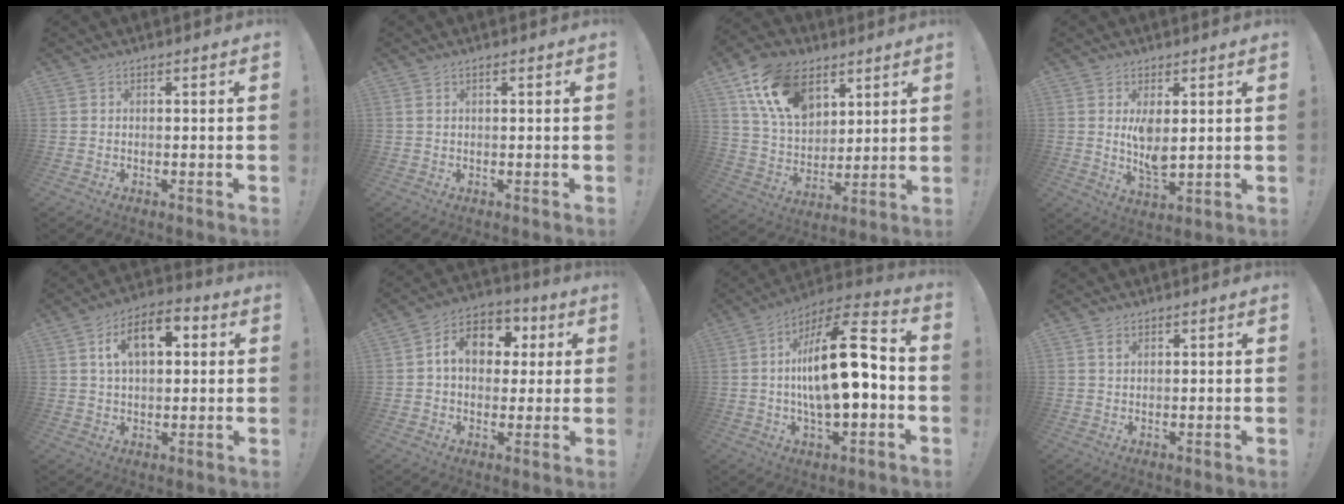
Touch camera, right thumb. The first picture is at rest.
{"total": 1.0, "force": [0.4, 0.1, 0.9], "torque": [-0.025, 0.004, 0.009]}
{"total": 18.1, "force": [9.1, 11.9, 10.0], "torque": [-0.177, -0.030, 0.177]}
{"total": 6.5, "force": [2.5, 2.6, 5.4], "torque": [-0.081, -0.018, 0.042]}
{"total": 11.3, "force": [3.4, 6.5, 8.6], "torque": [-0.126, 0.005, 0.057]}
{"total": 11.9, "force": [2.6, 9.1, 7.3], "torque": [-0.103, 0.004, 0.050]}
{"total": 18.7, "force": [-1.0, 6.7, 17.4], "torque": [-0.284, 0.006, -0.023]}
{"total": 1.5, "force": [0.9, 0.8, 0.9], "torque": [-0.011, -0.003, 0.014]}